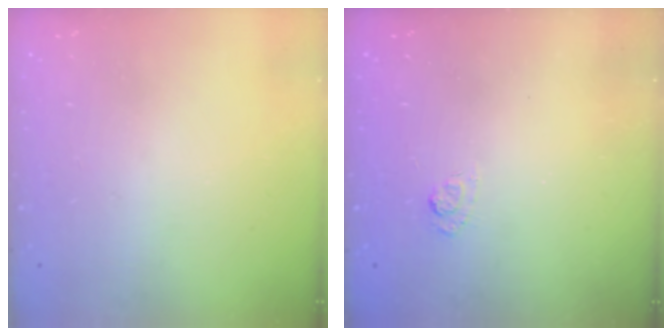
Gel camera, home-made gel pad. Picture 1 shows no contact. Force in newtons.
{"total": 2.7, "press": 2.3, "slide": 1.5}